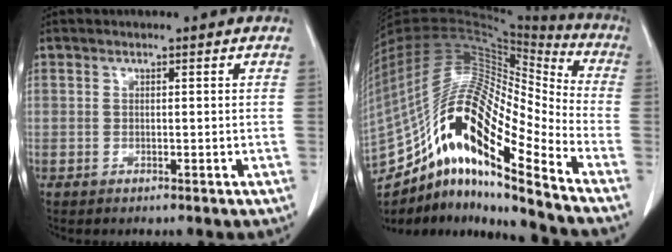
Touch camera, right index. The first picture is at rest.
{"total": 24.0, "force": [-14.6, 5.0, 18.4], "torque": [-0.373, 0.018, -0.264]}